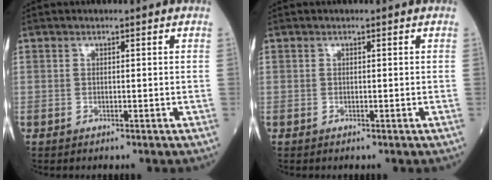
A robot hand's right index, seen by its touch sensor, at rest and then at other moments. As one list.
[{"total": 0.0}]